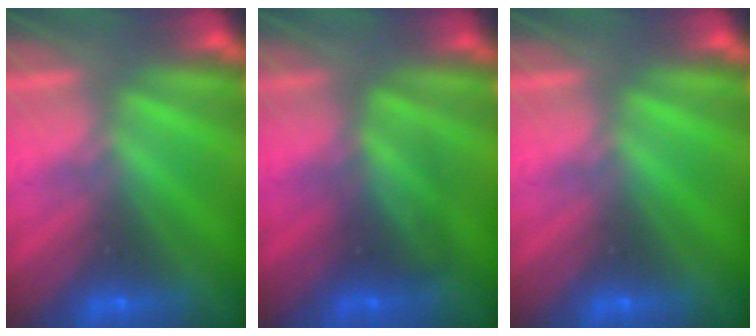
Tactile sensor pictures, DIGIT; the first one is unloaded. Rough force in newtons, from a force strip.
{"total": 2.4}
{"total": 0.0}